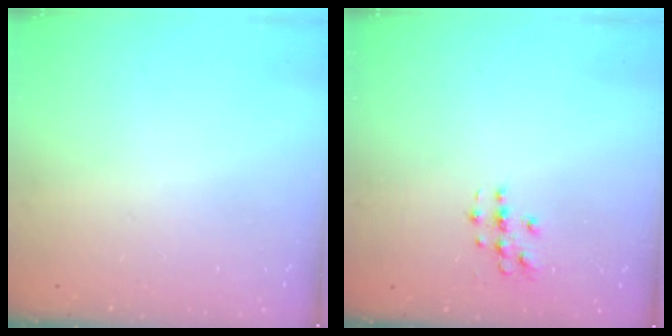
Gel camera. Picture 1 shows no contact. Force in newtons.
{"total": 3.1, "press": 3.0, "slide": 0.3}